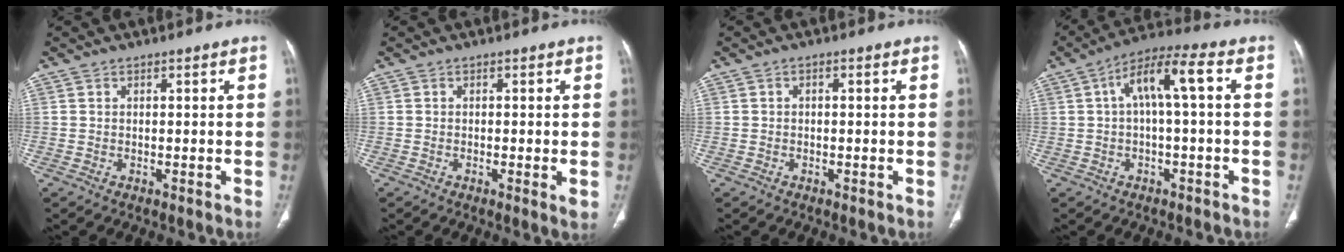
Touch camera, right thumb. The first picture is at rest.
{"total": 2.1, "force": [-0.4, 0.4, 2.0], "torque": [-0.035, -0.007, -0.008]}
{"total": 0.6, "force": [-0.1, 0.4, 0.4], "torque": [-0.004, 0.002, -0.005]}
{"total": 8.5, "force": [0.9, 2.4, 8.1], "torque": [-0.149, 0.042, 0.011]}